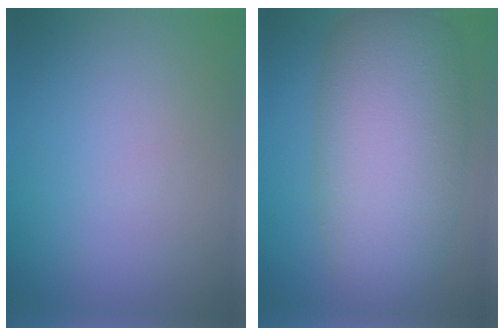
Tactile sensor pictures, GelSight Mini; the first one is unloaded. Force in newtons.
{"total": 10.4, "press": 10.4, "slide": 0.1}